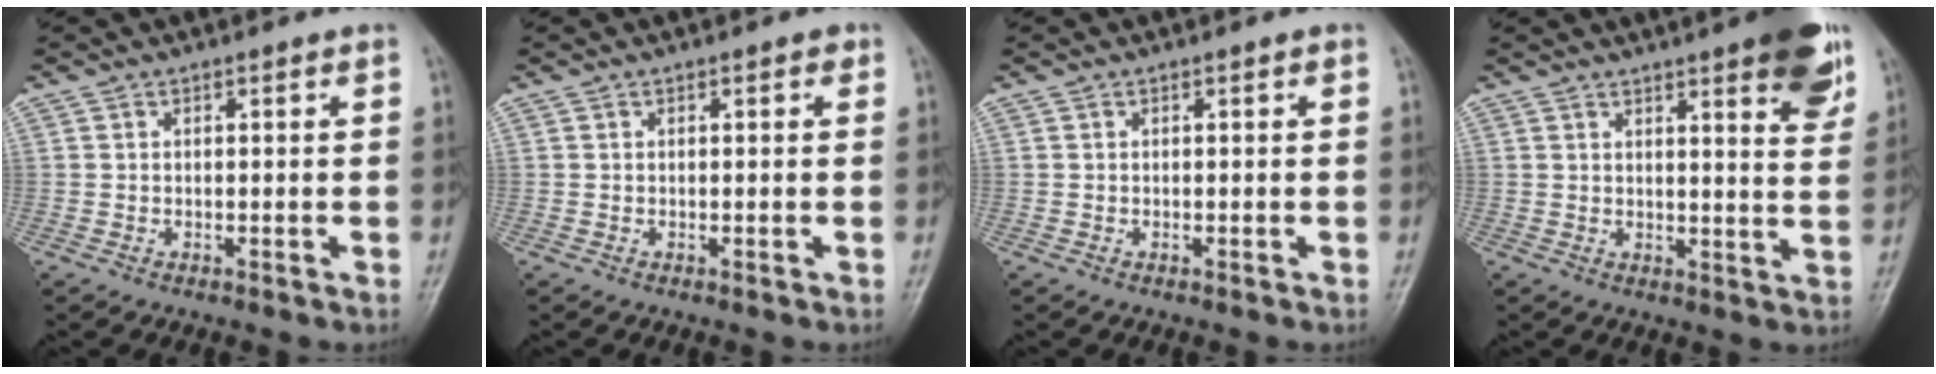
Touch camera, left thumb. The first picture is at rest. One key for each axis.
{"total": 0.7, "fx": 0.3, "fy": 0.4, "fz": 0.6, "tx": -0.003, "ty": 0.002, "tz": 0.001}
{"total": 0.0}
{"total": 10.9, "fx": 6.2, "fy": 2.3, "fz": 8.6, "tx": -0.088, "ty": -0.027, "tz": 0.075}